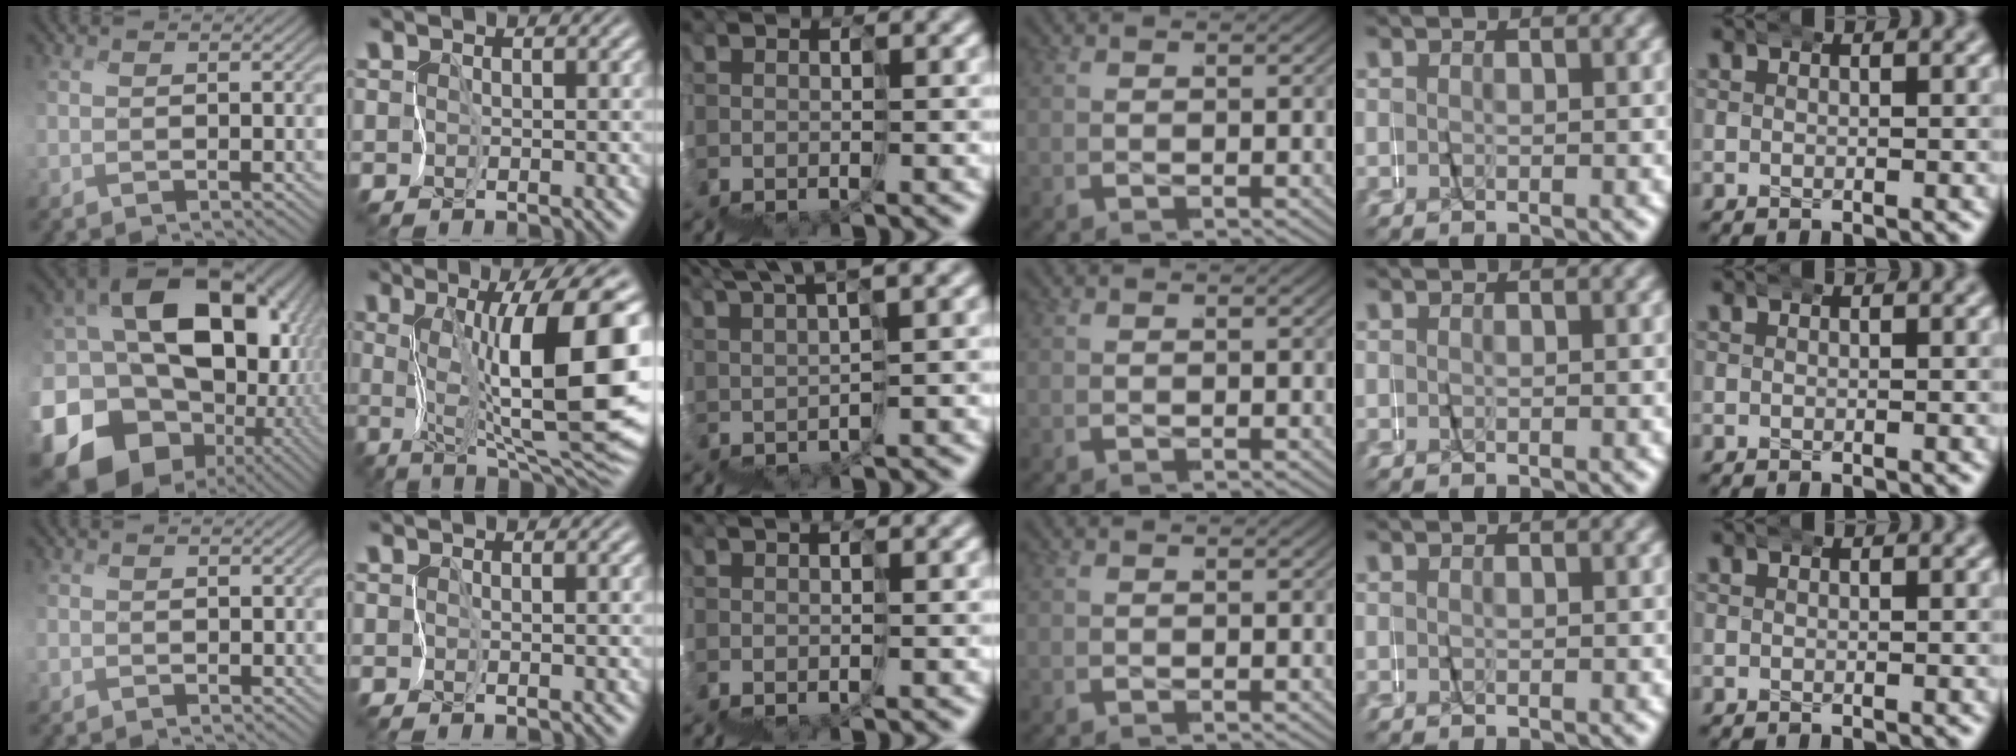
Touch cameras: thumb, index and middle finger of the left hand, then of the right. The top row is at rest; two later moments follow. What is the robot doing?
{"motion": "wrap", "object": "netting"}